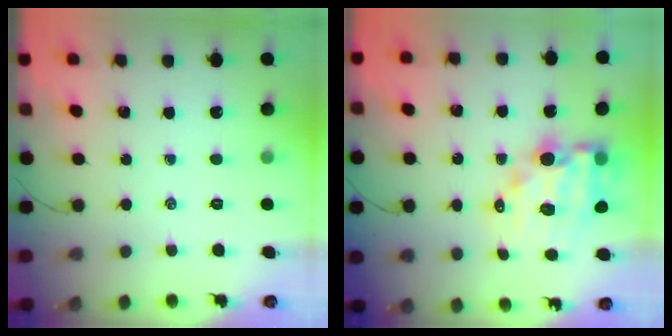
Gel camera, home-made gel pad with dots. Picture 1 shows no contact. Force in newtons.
{"total": 12.6, "press": 12.2, "slide": 3.2}